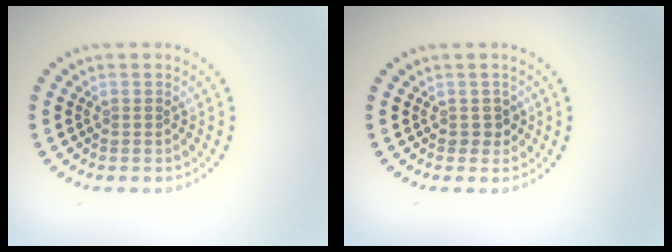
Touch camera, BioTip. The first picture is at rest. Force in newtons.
{"total": 1.2, "press": 1.0, "slide": 0.6}